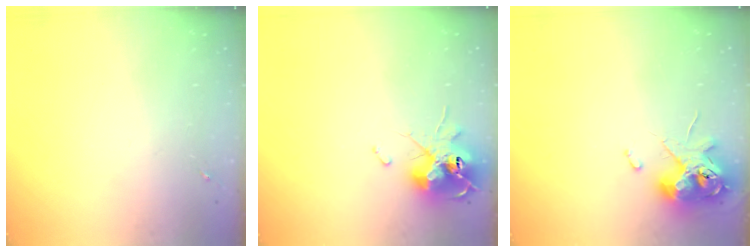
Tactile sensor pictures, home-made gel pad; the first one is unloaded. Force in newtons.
{"total": 13.8, "press": 13.8, "slide": 1.5}
{"total": 11.9, "press": 11.7, "slide": 2.1}